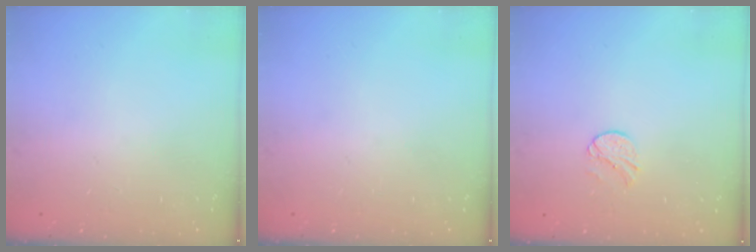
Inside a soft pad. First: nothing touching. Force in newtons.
{"total": 0.0}
{"total": 5.8, "press": 5.8, "slide": 0.6}